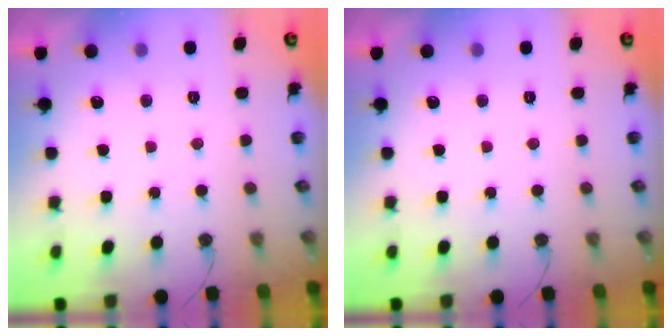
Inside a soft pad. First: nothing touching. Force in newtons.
{"total": 0.0}